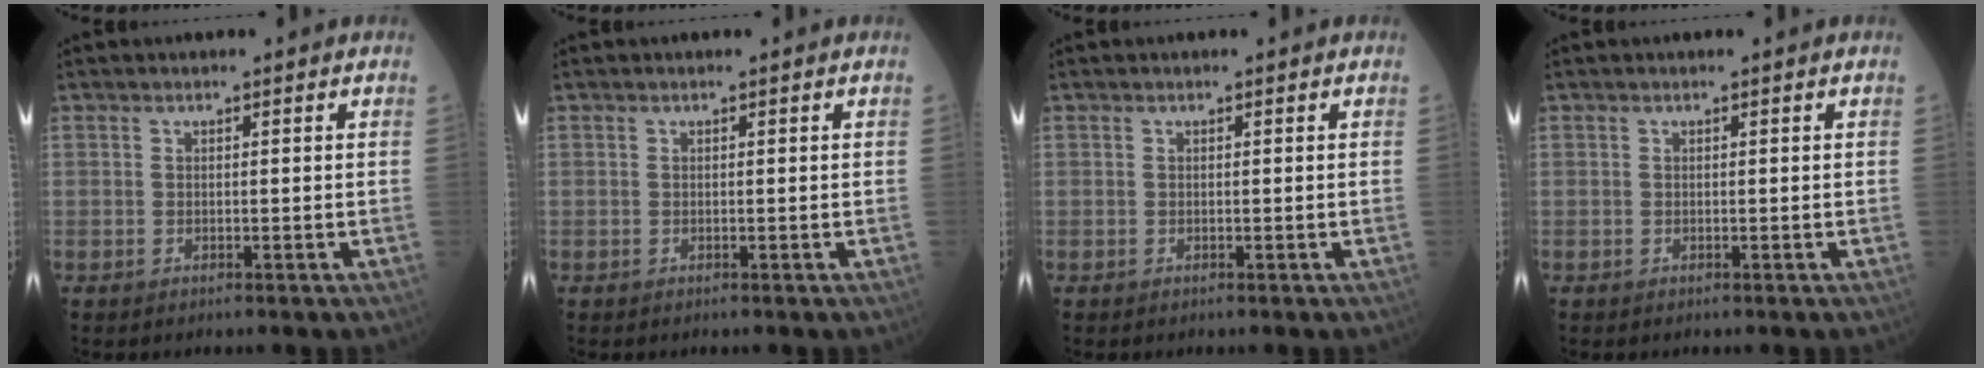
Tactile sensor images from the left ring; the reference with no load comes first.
{"total": 0.0}
{"total": 0.0}
{"total": 0.0}